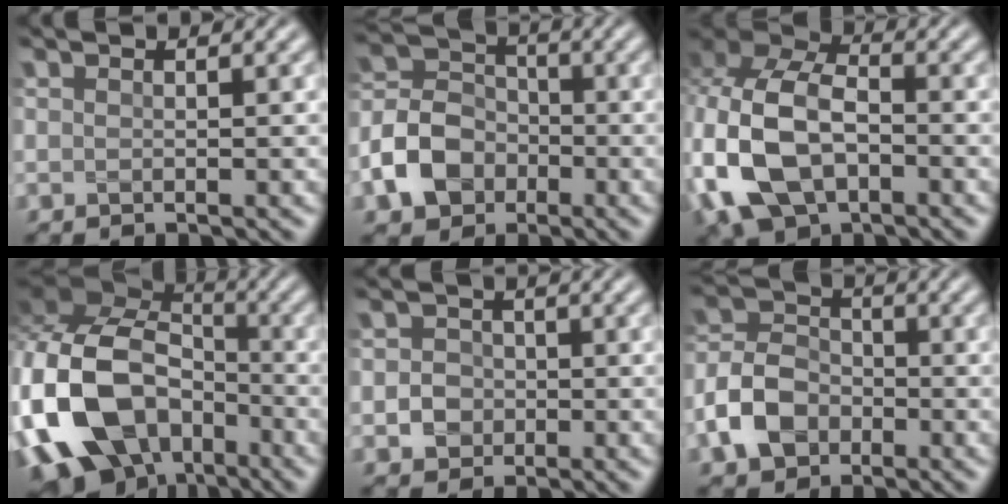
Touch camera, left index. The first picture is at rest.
{"total": 5.9, "force": [-2.5, 4.5, 2.9], "torque": [-0.063, 0.007, -0.058]}
{"total": 11.1, "force": [-2.6, 7.7, 7.6], "torque": [-0.200, -0.011, -0.056]}
{"total": 16.4, "force": [-5.1, 11.8, 10.2], "torque": [-0.252, -0.013, -0.095]}
{"total": 2.2, "force": [-0.5, 2.0, 0.8], "torque": [0.005, 0.002, -0.018]}
{"total": 5.2, "force": [-2.3, 3.8, 2.7], "torque": [-0.059, 0.008, -0.054]}